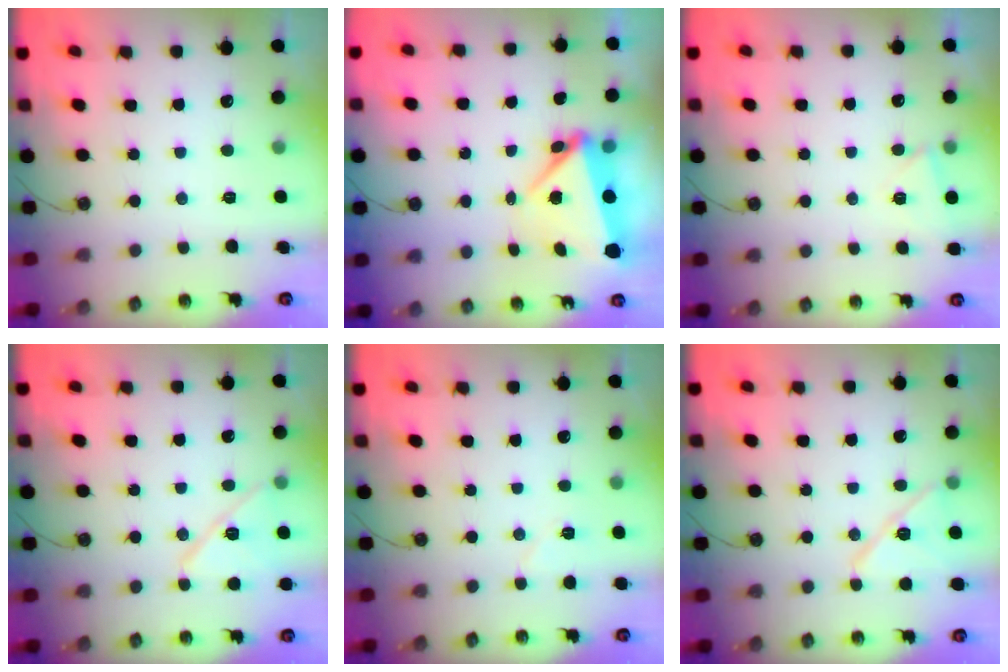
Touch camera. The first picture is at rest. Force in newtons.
{"total": 7.2, "press": 7.1, "slide": 1.0}
{"total": 4.2, "press": 3.2, "slide": 2.8}
{"total": 12.6, "press": 12.6, "slide": 0.8}
{"total": 4.8, "press": 4.5, "slide": 1.6}
{"total": 12.2, "press": 12.2, "slide": 0.8}